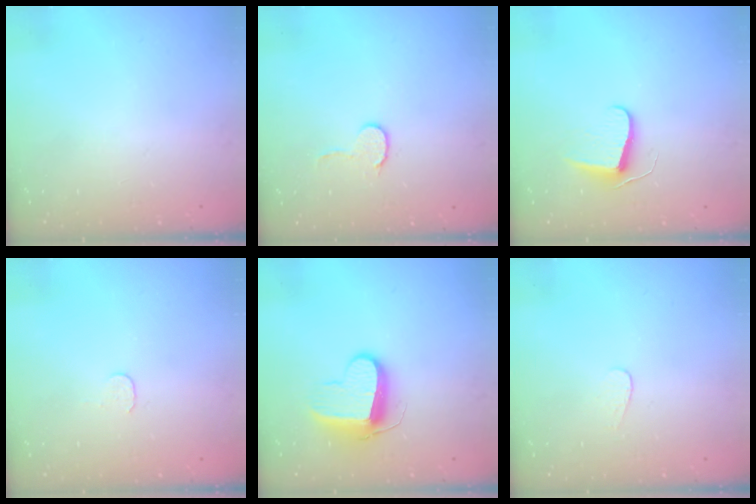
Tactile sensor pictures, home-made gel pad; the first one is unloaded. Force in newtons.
{"total": 5.9, "press": 5.9, "slide": 0.5}
{"total": 7.5, "press": 7.4, "slide": 0.6}
{"total": 3.7, "press": 3.7, "slide": 0.3}
{"total": 10.3, "press": 10.3, "slide": 0.5}
{"total": 3.5, "press": 3.5, "slide": 0.3}